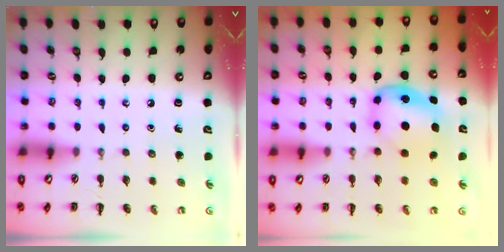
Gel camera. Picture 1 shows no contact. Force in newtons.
{"total": 6.1, "press": 6.1, "slide": 0.7}